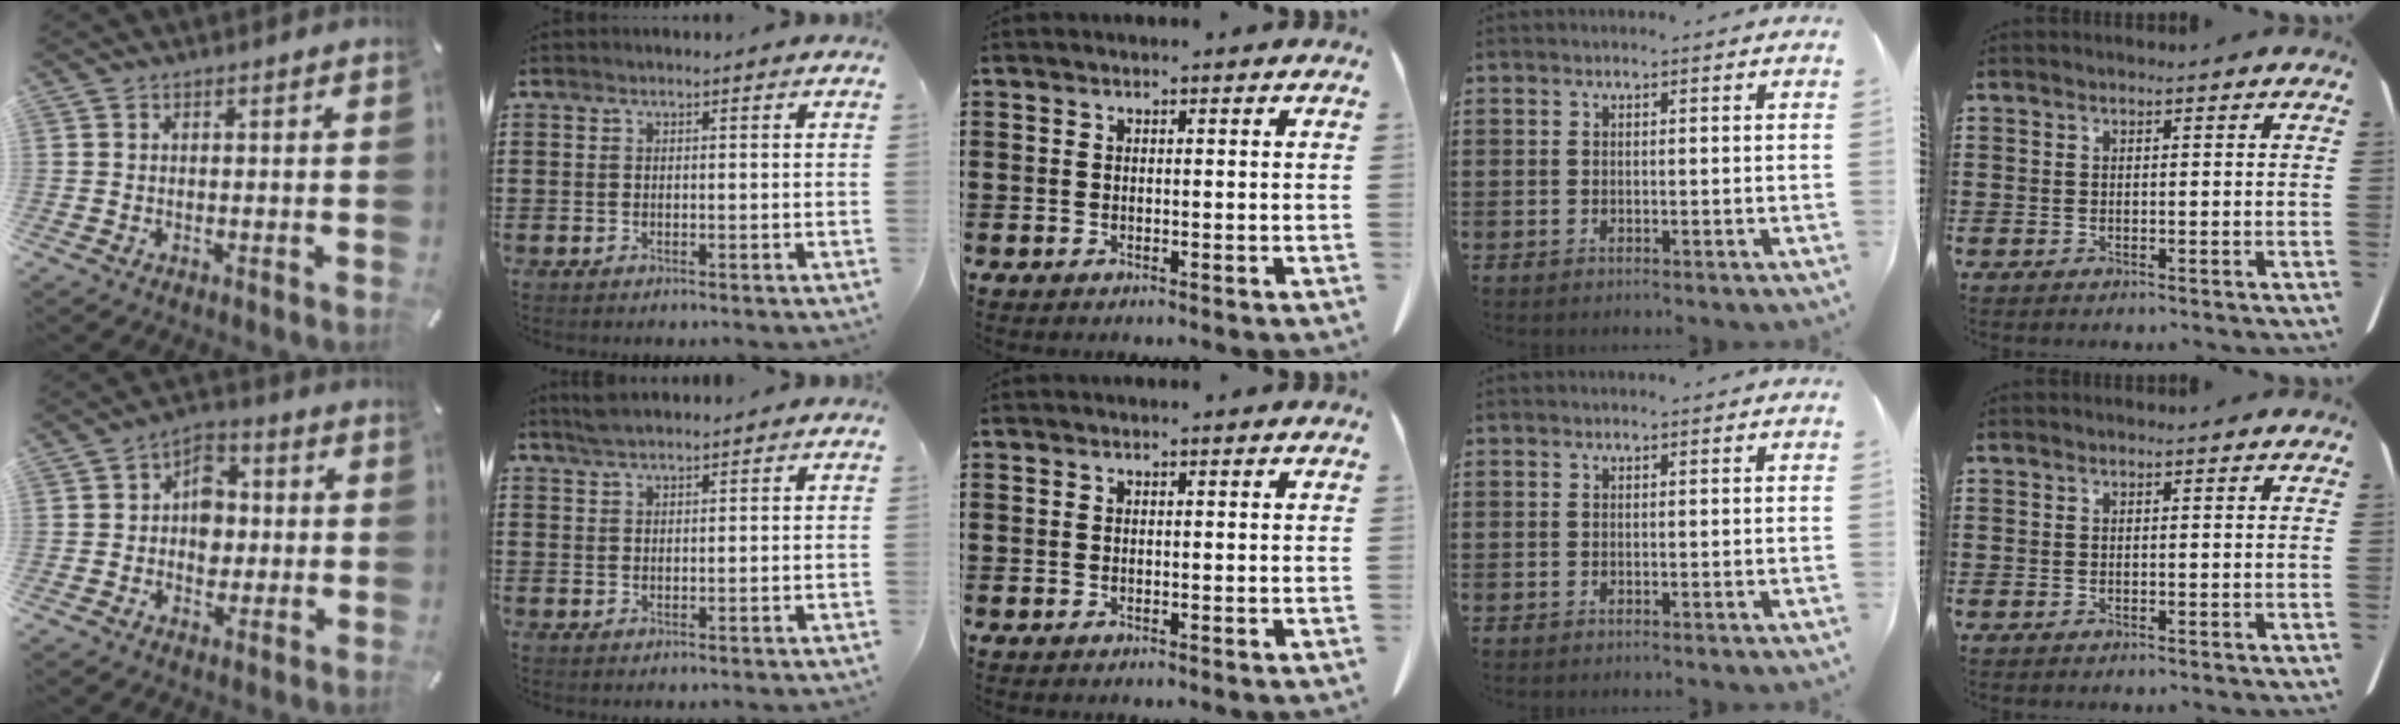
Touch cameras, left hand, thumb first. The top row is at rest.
{"thumb": {"total": 7.4, "force": [-0.6, 6.2, 4.0], "torque": [-0.057, 0.011, -0.011]}, "index": {"total": 2.5, "force": [2.3, 0.4, 1.1], "torque": [-0.025, 0.003, 0.043]}}